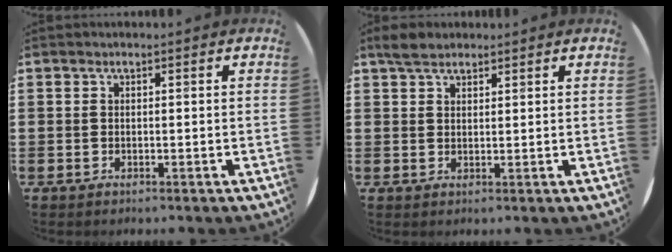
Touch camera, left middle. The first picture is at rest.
{"total": 2.8, "force": [2.4, 1.1, 1.1], "torque": [-0.019, 0.004, 0.043]}